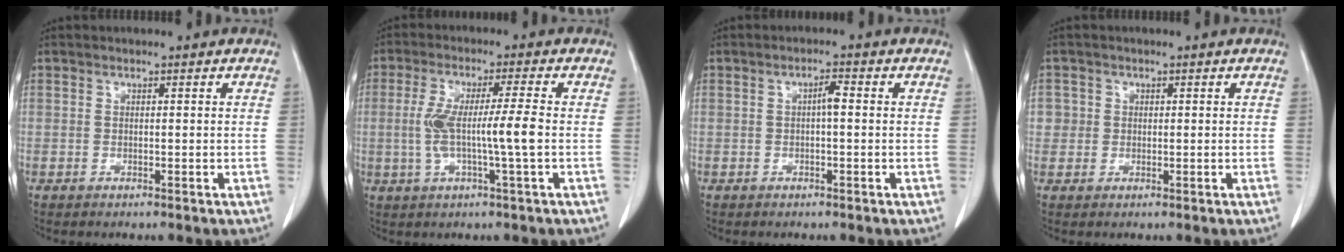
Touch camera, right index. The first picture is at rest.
{"total": 8.1, "force": [-0.7, -0.2, 8.1], "torque": [-0.159, 0.005, -0.014]}
{"total": 1.9, "force": [0.0, 0.4, 1.9], "torque": [-0.032, 0.005, 0.000]}
{"total": 2.4, "force": [0.4, 2.3, 0.1], "torque": [0.016, 0.003, 0.003]}